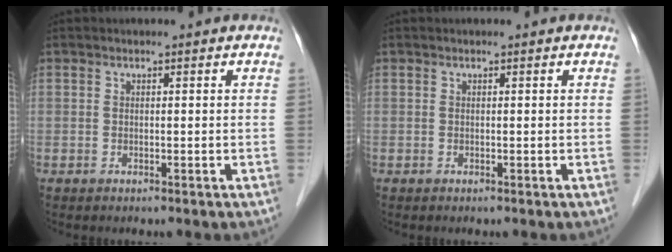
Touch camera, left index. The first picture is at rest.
{"total": 0.0}